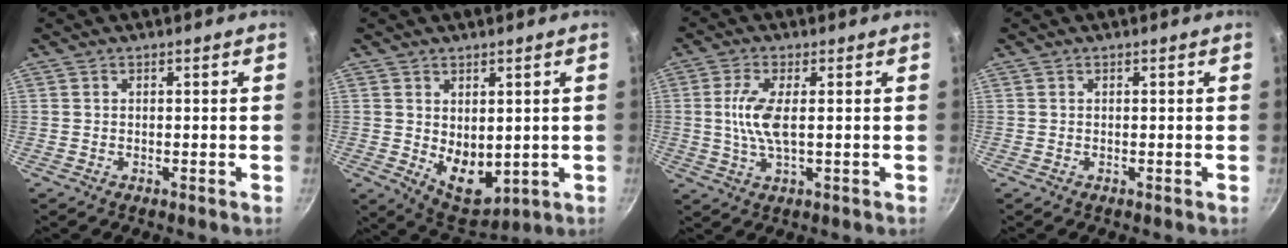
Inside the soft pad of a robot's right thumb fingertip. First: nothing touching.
{"total": 8.4, "force": [0.6, 5.5, 6.3], "torque": [-0.068, -0.024, 0.032]}
{"total": 6.9, "force": [0.4, 2.3, 6.5], "torque": [-0.144, 0.000, 0.007]}
{"total": 0.0}